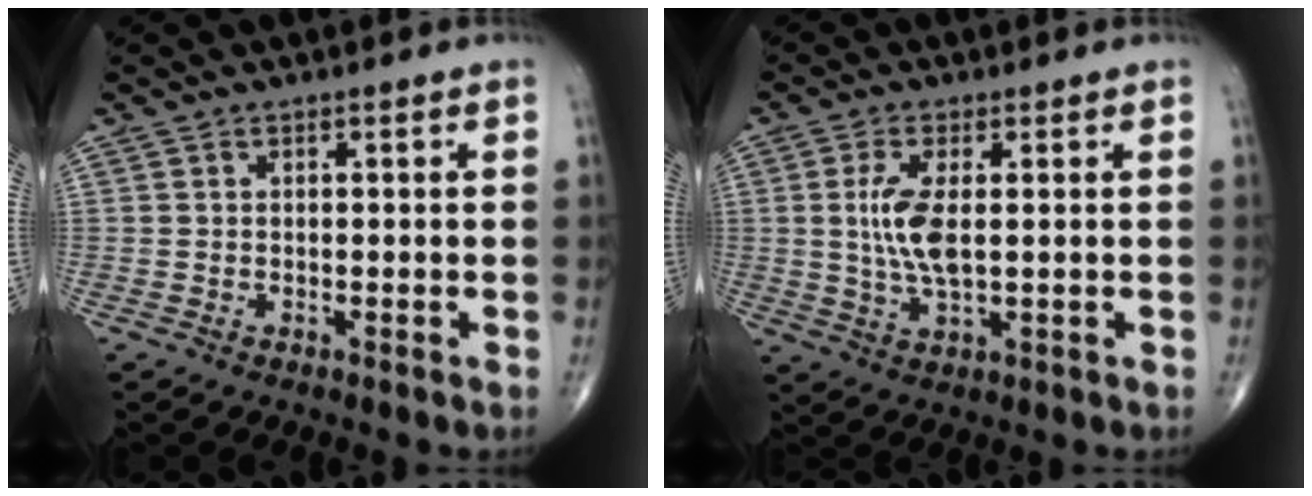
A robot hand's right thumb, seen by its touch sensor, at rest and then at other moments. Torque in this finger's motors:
{"motor_torque": [-0.50, 0.77, 0.59, 0.30, 0.10]}